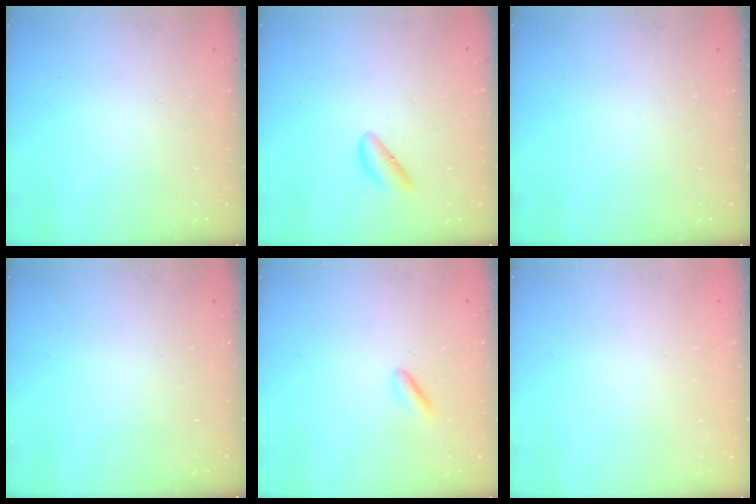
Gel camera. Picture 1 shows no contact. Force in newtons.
{"total": 4.7, "press": 4.5, "slide": 1.3}
{"total": 0.0}
{"total": 0.0}
{"total": 2.4, "press": 2.2, "slide": 1.0}
{"total": 2.0, "press": 2.0, "slide": 0.1}